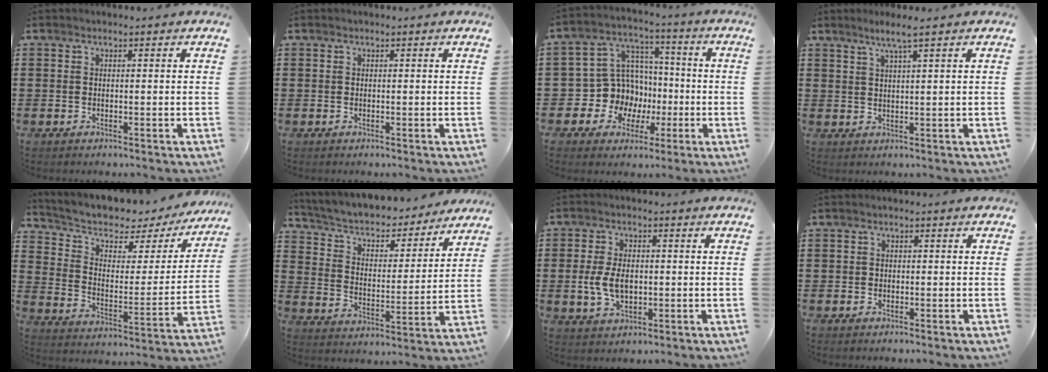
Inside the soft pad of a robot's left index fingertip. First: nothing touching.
{"total": 0.0}
{"total": 10.1, "force": [-1.1, 9.8, 2.4], "torque": [-0.099, -0.001, -0.009]}
{"total": 3.1, "force": [1.9, -0.3, 2.3], "torque": [-0.050, 0.000, 0.033]}
{"total": 5.1, "force": [3.9, 2.3, 2.4], "torque": [-0.072, -0.033, 0.060]}
{"total": 4.4, "force": [3.6, 1.7, 1.9], "torque": [-0.055, -0.026, 0.054]}
{"total": 6.0, "force": [-0.4, 3.7, 4.8], "torque": [-0.102, -0.002, -0.014]}
{"total": 0.7, "force": [0.0, 0.6, 0.2], "torque": [-0.006, 0.004, -0.001]}